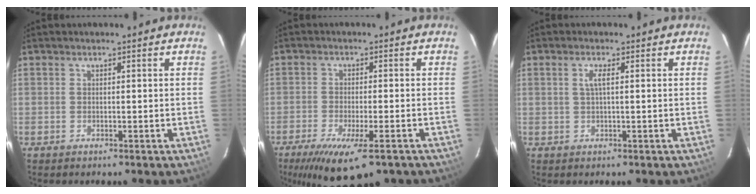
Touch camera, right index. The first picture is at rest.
{"total": 12.7, "force": [-8.6, 3.3, 8.7], "torque": [-0.173, -0.039, -0.136]}
{"total": 1.9, "force": [0.3, 0.1, 1.8], "torque": [-0.036, 0.002, 0.006]}